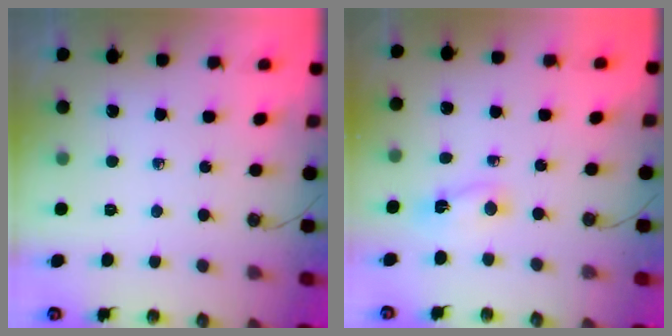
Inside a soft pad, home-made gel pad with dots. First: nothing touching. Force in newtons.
{"total": 2.3, "press": 2.3, "slide": 0.4}